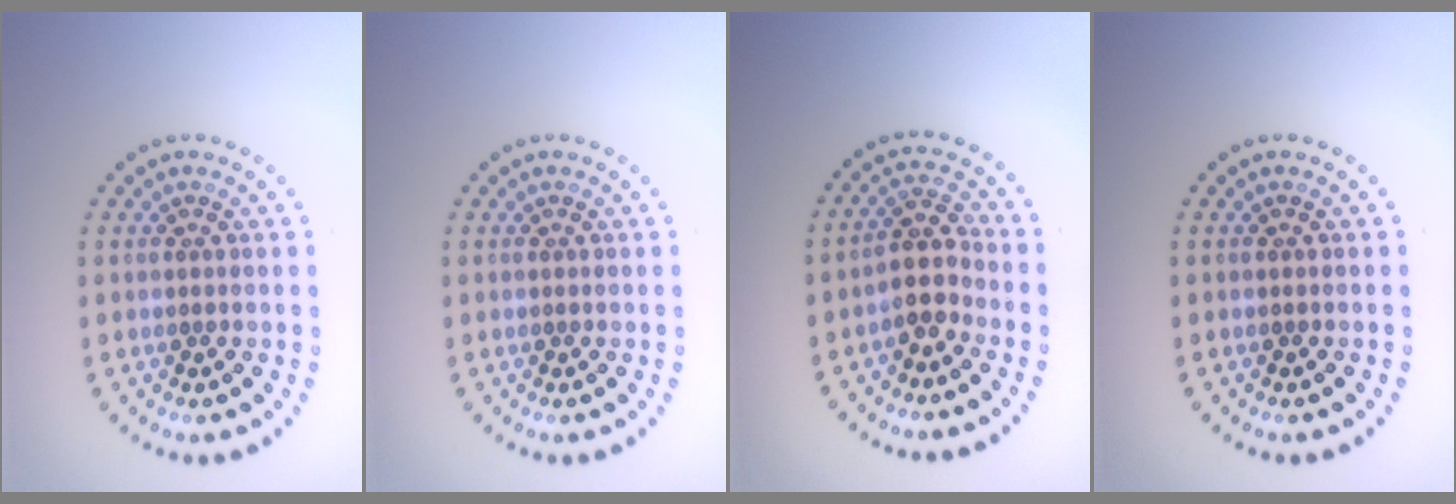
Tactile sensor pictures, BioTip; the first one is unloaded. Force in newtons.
{"total": 0.0}
{"total": 2.8, "press": 2.4, "slide": 1.5}
{"total": 0.0}